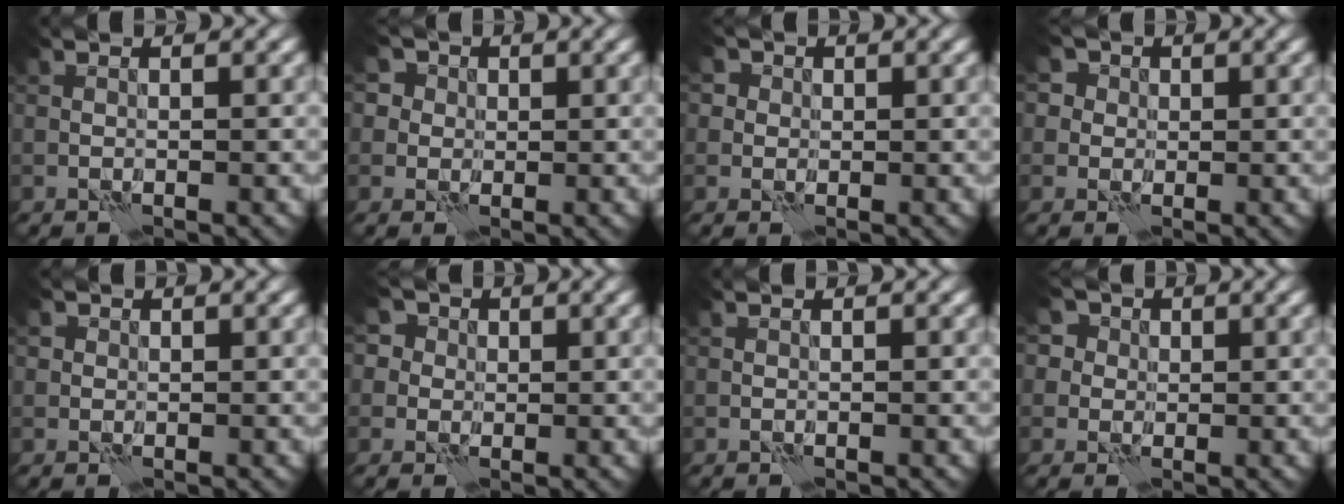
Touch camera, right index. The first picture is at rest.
{"total": 4.7, "force": [2.2, 3.9, 1.6], "torque": [-0.023, 0.016, 0.013]}
{"total": 3.1, "force": [1.4, 2.6, 1.0], "torque": [-0.011, 0.010, 0.008]}
{"total": 4.4, "force": [2.0, 3.7, 1.5], "torque": [-0.018, 0.016, 0.010]}
{"total": 1.2, "force": [0.5, 1.1, 0.2], "torque": [0.000, -0.002, 0.001]}
{"total": 5.5, "force": [2.5, 4.5, 2.0], "torque": [-0.032, 0.024, 0.014]}
{"total": 0.0}
{"total": 5.3, "force": [2.4, 4.3, 1.9], "torque": [-0.030, 0.021, 0.014]}